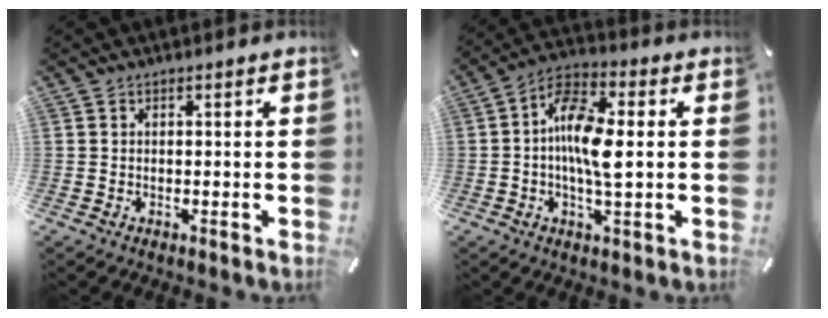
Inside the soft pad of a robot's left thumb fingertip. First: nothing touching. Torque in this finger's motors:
{"motor_torque": [-0.01, 0.85, 1.41, -0.17, 0.42]}